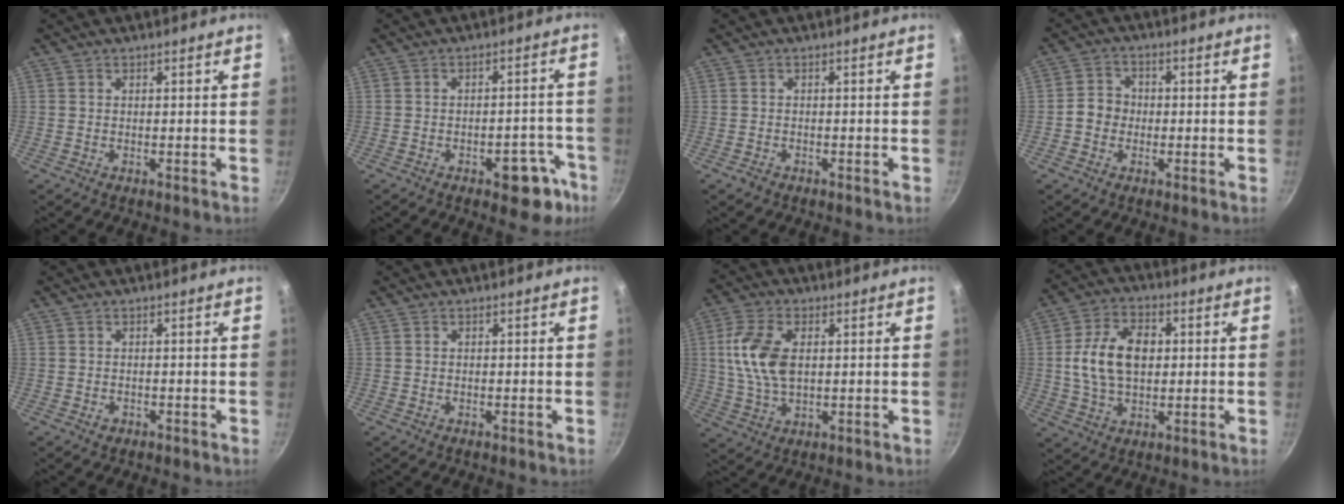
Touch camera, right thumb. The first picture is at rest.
{"total": 9.4, "force": [-5.0, 4.7, 6.4], "torque": [-0.027, 0.039, -0.055]}
{"total": 1.2, "force": [-0.9, 0.7, 0.4], "torque": [-0.013, 0.008, -0.014]}
{"total": 4.7, "force": [-0.8, 4.2, 2.0], "torque": [-0.010, 0.017, -0.024]}
{"total": 1.1, "force": [-0.6, 0.8, 0.4], "torque": [-0.007, 0.001, -0.006]}
{"total": 0.0}
{"total": 11.0, "force": [1.7, 6.3, 8.8], "torque": [-0.170, 0.003, 0.030]}
{"total": 12.9, "force": [1.2, 8.5, 9.7], "torque": [-0.154, 0.012, 0.015]}